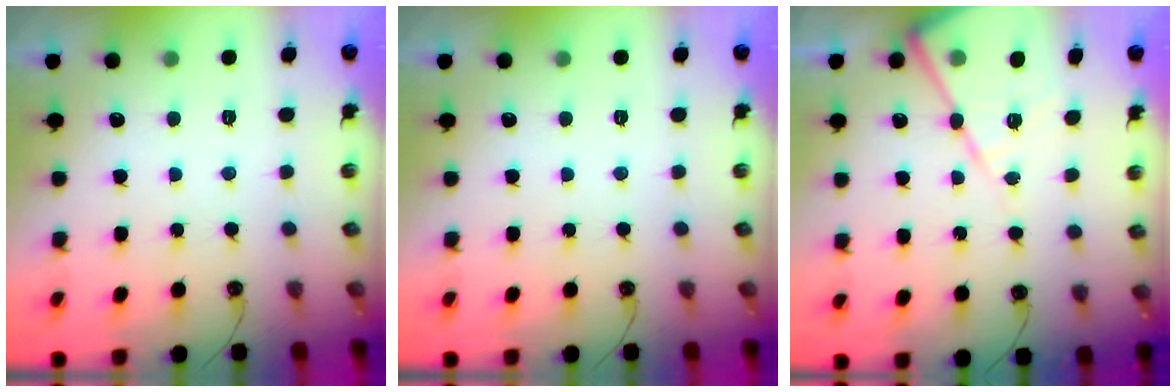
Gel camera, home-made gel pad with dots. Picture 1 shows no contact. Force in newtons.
{"total": 0.0}
{"total": 13.7, "press": 13.7, "slide": 0.8}